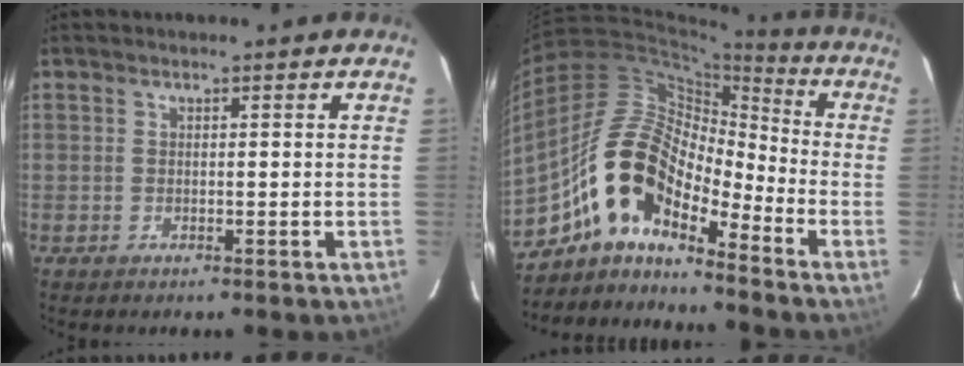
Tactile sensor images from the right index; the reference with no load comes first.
{"total": 14.2, "force": [-10.1, 5.9, 8.1], "torque": [-0.135, 0.015, -0.207]}